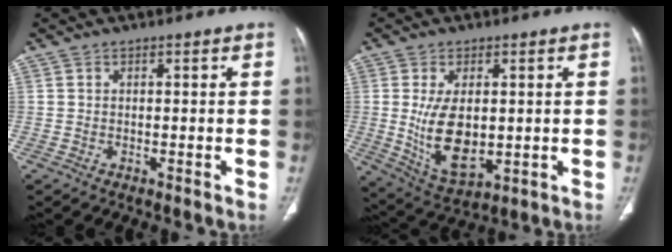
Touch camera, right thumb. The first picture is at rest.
{"total": 11.5, "force": [0.1, 6.0, 9.8], "torque": [-0.173, -0.017, 0.023]}